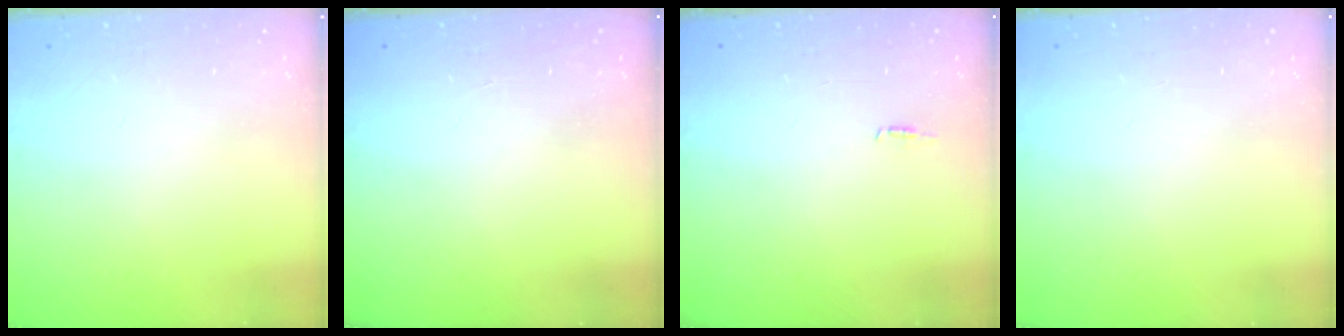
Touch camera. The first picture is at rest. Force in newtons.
{"total": 0.9, "press": 0.0, "slide": 0.9}
{"total": 4.8, "press": 2.5, "slide": 4.1}
{"total": 2.8, "press": 2.2, "slide": 1.7}